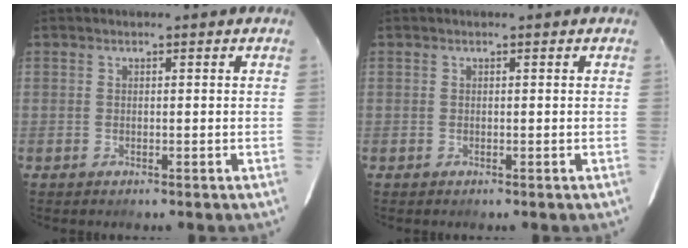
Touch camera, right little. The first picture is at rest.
{"total": 0.0}